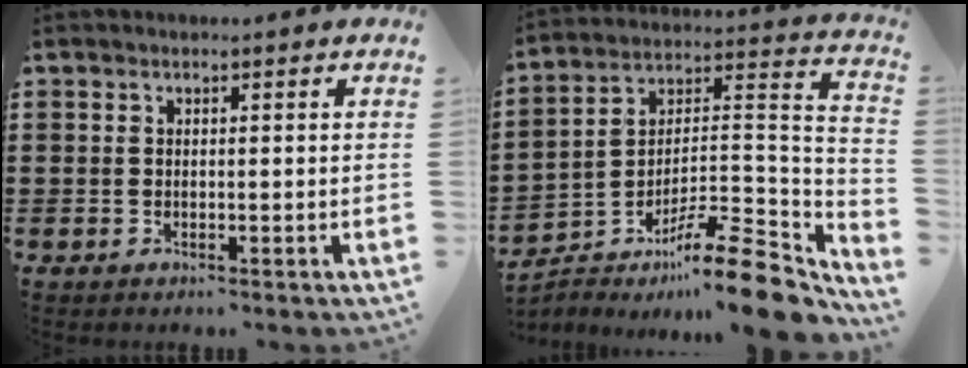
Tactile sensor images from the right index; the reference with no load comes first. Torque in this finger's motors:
{"motor_torque": [0.07, 0.05, 0.11, -0.01]}